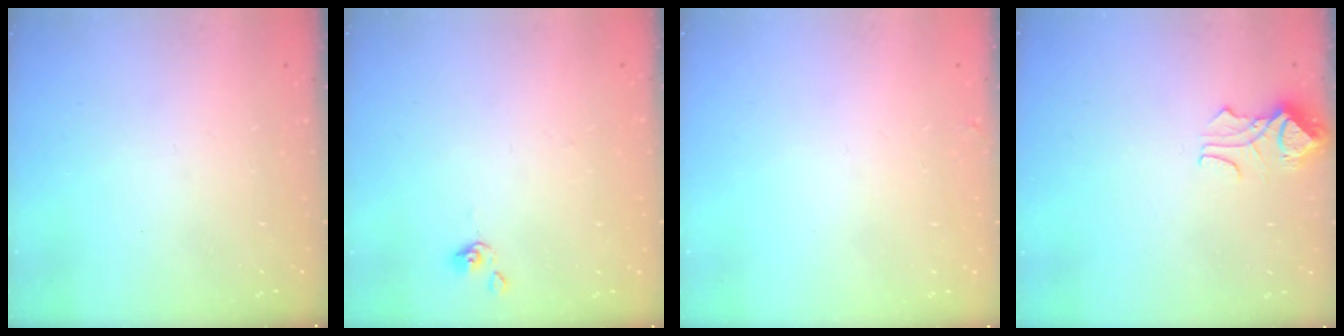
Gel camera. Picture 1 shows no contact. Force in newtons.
{"total": 0.0}
{"total": 3.9, "press": 3.9, "slide": 0.3}
{"total": 2.4, "press": 2.3, "slide": 0.7}